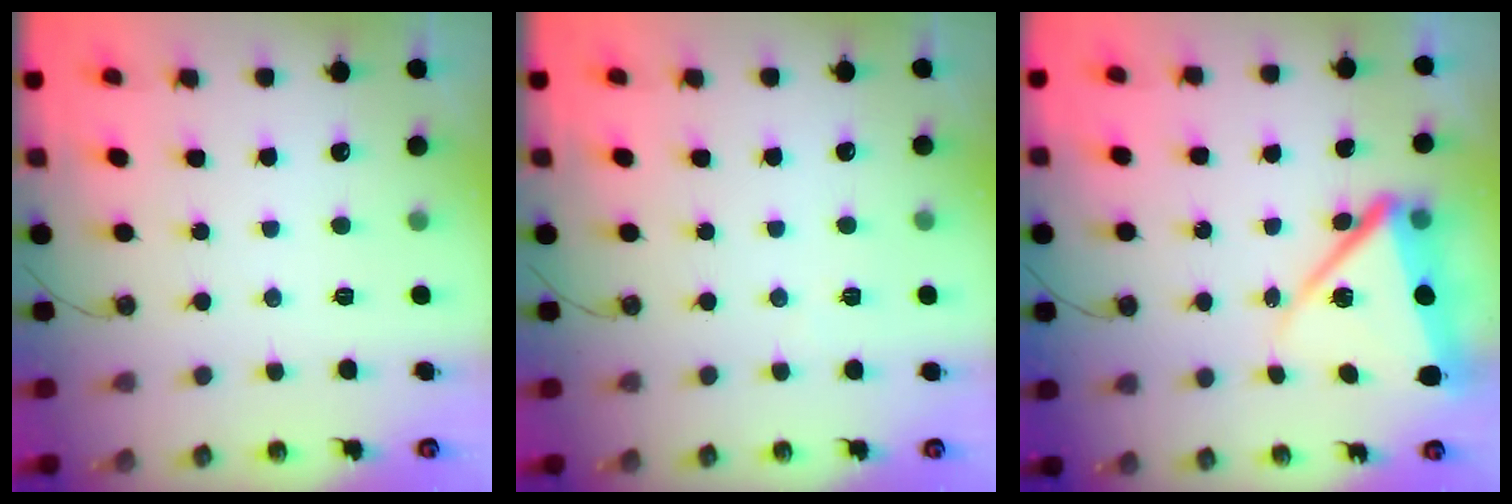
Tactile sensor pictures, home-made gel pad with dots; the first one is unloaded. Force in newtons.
{"total": 2.0, "press": 1.9, "slide": 0.8}
{"total": 12.0, "press": 12.0, "slide": 0.6}